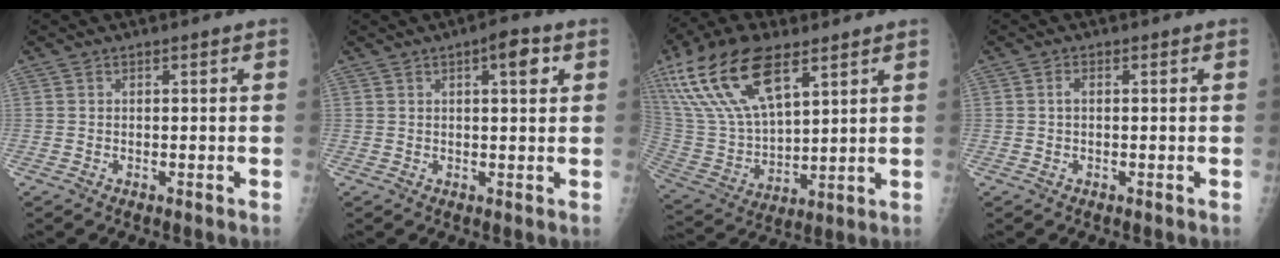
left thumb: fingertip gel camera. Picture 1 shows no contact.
{"total": 4.4, "force": [1.9, 1.4, 3.8], "torque": [-0.047, -0.002, 0.023]}
{"total": 20.8, "force": [11.3, 9.5, 14.6], "torque": [-0.285, -0.028, 0.224]}
{"total": 1.3, "force": [0.1, 0.7, 1.1], "torque": [-0.021, 0.003, 0.000]}